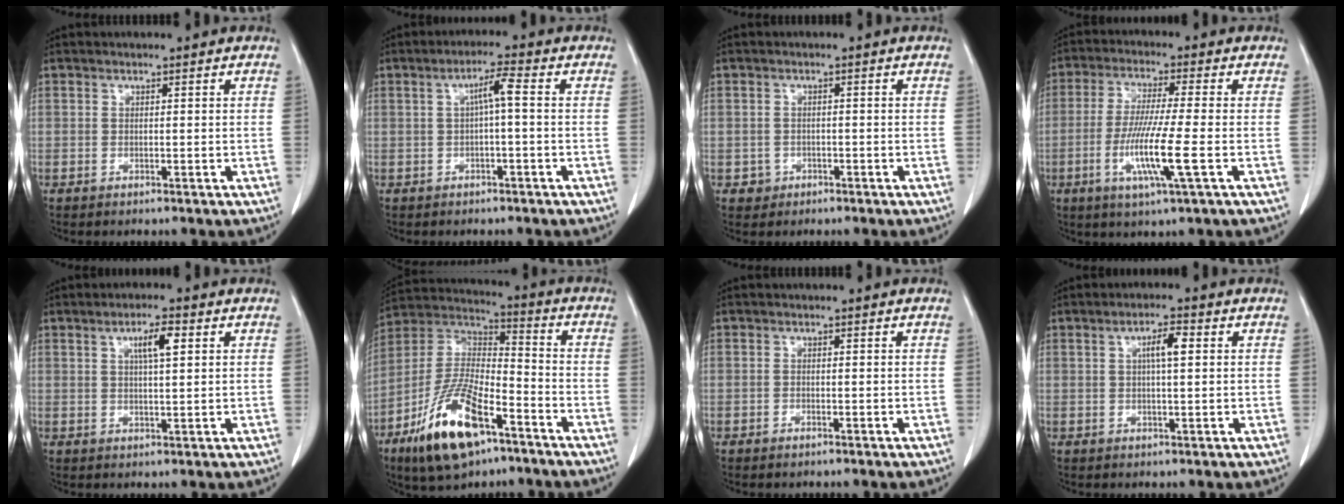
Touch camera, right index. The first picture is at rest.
{"total": 3.5, "force": [0.2, 0.2, 3.5], "torque": [-0.062, 0.013, 0.005]}
{"total": 2.0, "force": [-0.8, 1.8, 0.0], "torque": [0.005, 0.010, -0.011]}
{"total": 9.8, "force": [-2.7, -0.4, 9.4], "torque": [-0.188, -0.018, -0.054]}
{"total": 4.3, "force": [1.6, 0.7, 3.9], "torque": [-0.070, 0.003, 0.029]}
{"total": 17.1, "force": [-9.6, 5.8, 13.0], "torque": [-0.266, -0.010, -0.172]}
{"total": 0.8, "force": [-0.6, 0.3, 0.4], "torque": [-0.011, -0.001, -0.007]}
{"total": 3.6, "force": [0.9, 0.6, 3.5], "torque": [-0.061, 0.006, 0.014]}